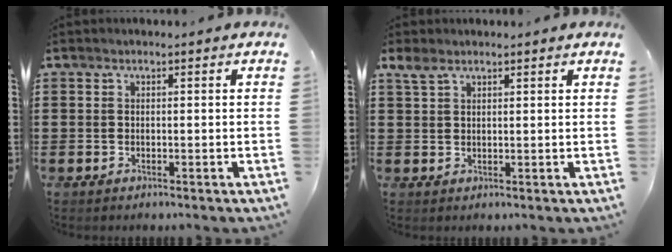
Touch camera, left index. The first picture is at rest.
{"total": 2.6, "force": [1.9, 1.2, 1.4], "torque": [-0.033, 0.004, 0.035]}